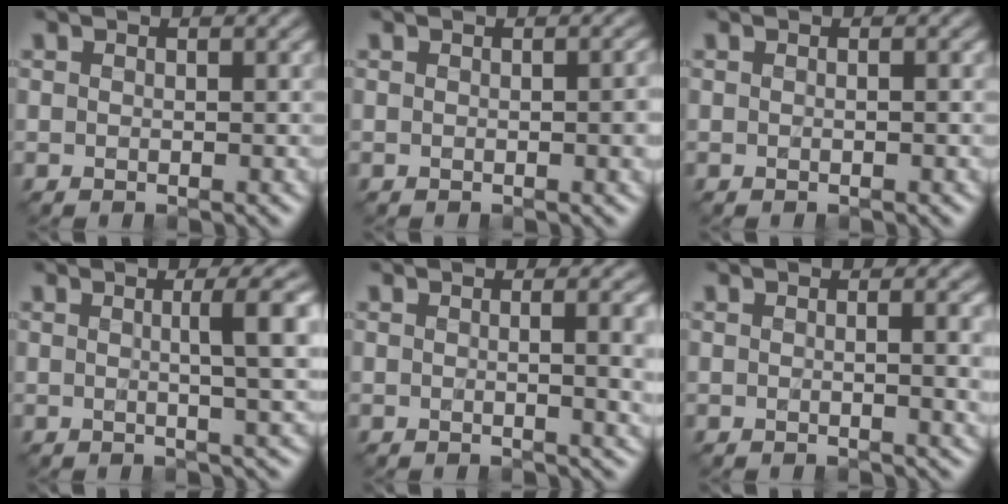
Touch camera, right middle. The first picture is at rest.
{"total": 2.2, "force": [-0.1, 0.7, 2.1], "torque": [-0.027, -0.001, 0.001]}
{"total": 0.6, "force": [0.0, 0.2, 0.6], "torque": [-0.010, -0.002, -0.006]}
{"total": 5.0, "force": [0.8, 1.0, 4.8], "torque": [-0.063, 0.010, 0.007]}
{"total": 5.9, "force": [0.4, 2.6, 5.2], "torque": [-0.033, 0.007, 0.004]}
{"total": 4.2, "force": [0.3, 1.7, 3.8], "torque": [-0.034, 0.002, 0.002]}